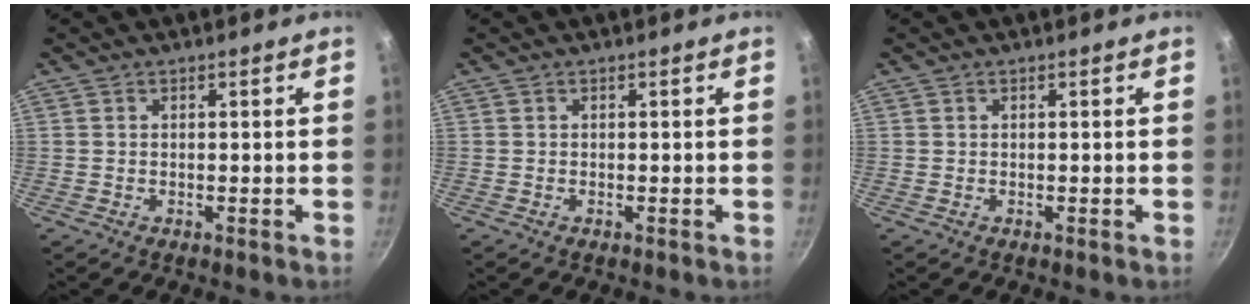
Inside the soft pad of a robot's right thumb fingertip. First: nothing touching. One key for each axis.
{"total": 0.0}
{"total": 0.0}